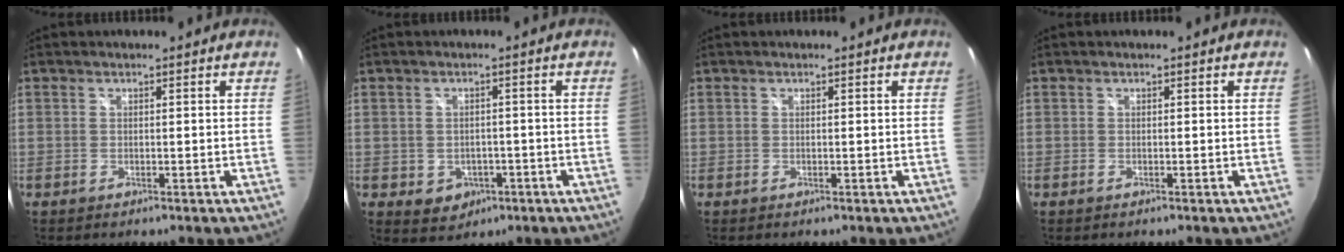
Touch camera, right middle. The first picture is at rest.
{"total": 5.5, "force": [-1.9, 4.6, 2.2], "torque": [-0.055, -0.002, -0.013]}
{"total": 0.0}
{"total": 0.0}